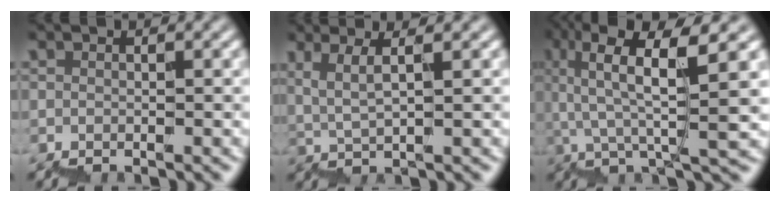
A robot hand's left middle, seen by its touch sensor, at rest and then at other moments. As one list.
[{"total": 3.3, "force": [3.0, 0.3, 1.4], "torque": [-0.022, 0.008, 0.054]}, {"total": 8.7, "force": [4.5, 1.6, 7.3], "torque": [-0.115, 0.021, 0.077]}]